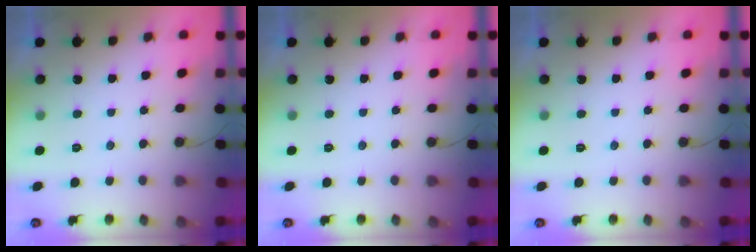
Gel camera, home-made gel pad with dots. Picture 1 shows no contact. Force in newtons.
{"total": 0.0}
{"total": 0.0}